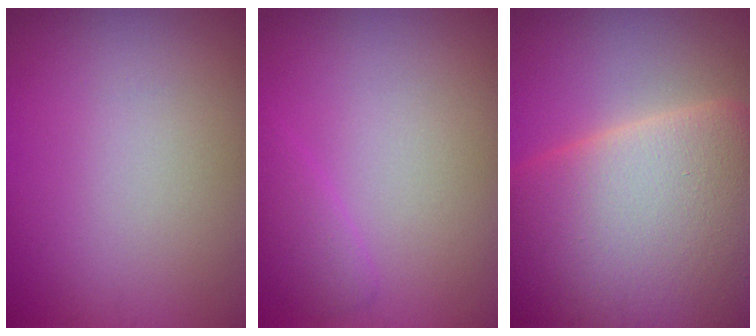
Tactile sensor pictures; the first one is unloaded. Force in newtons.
{"total": 1.5, "press": 1.5, "slide": 0.1}
{"total": 16.0, "press": 16.0, "slide": 0.8}